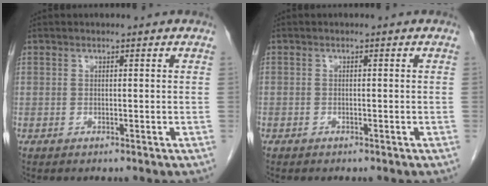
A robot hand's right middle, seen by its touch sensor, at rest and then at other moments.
{"total": 0.5, "force": [-0.4, 0.3, 0.1], "torque": [-0.007, 0.002, -0.008]}